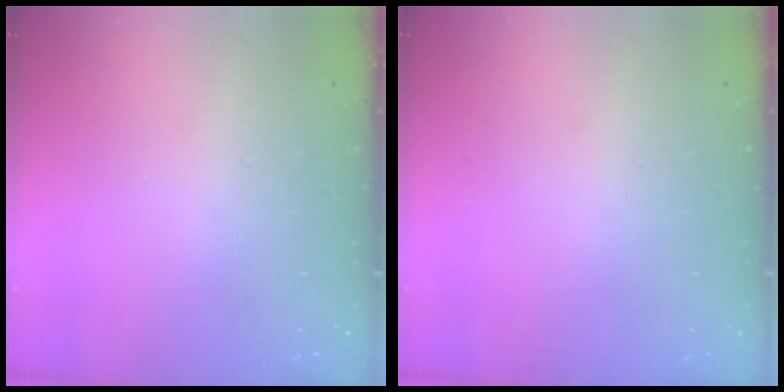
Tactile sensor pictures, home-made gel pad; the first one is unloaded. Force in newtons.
{"total": 0.0}